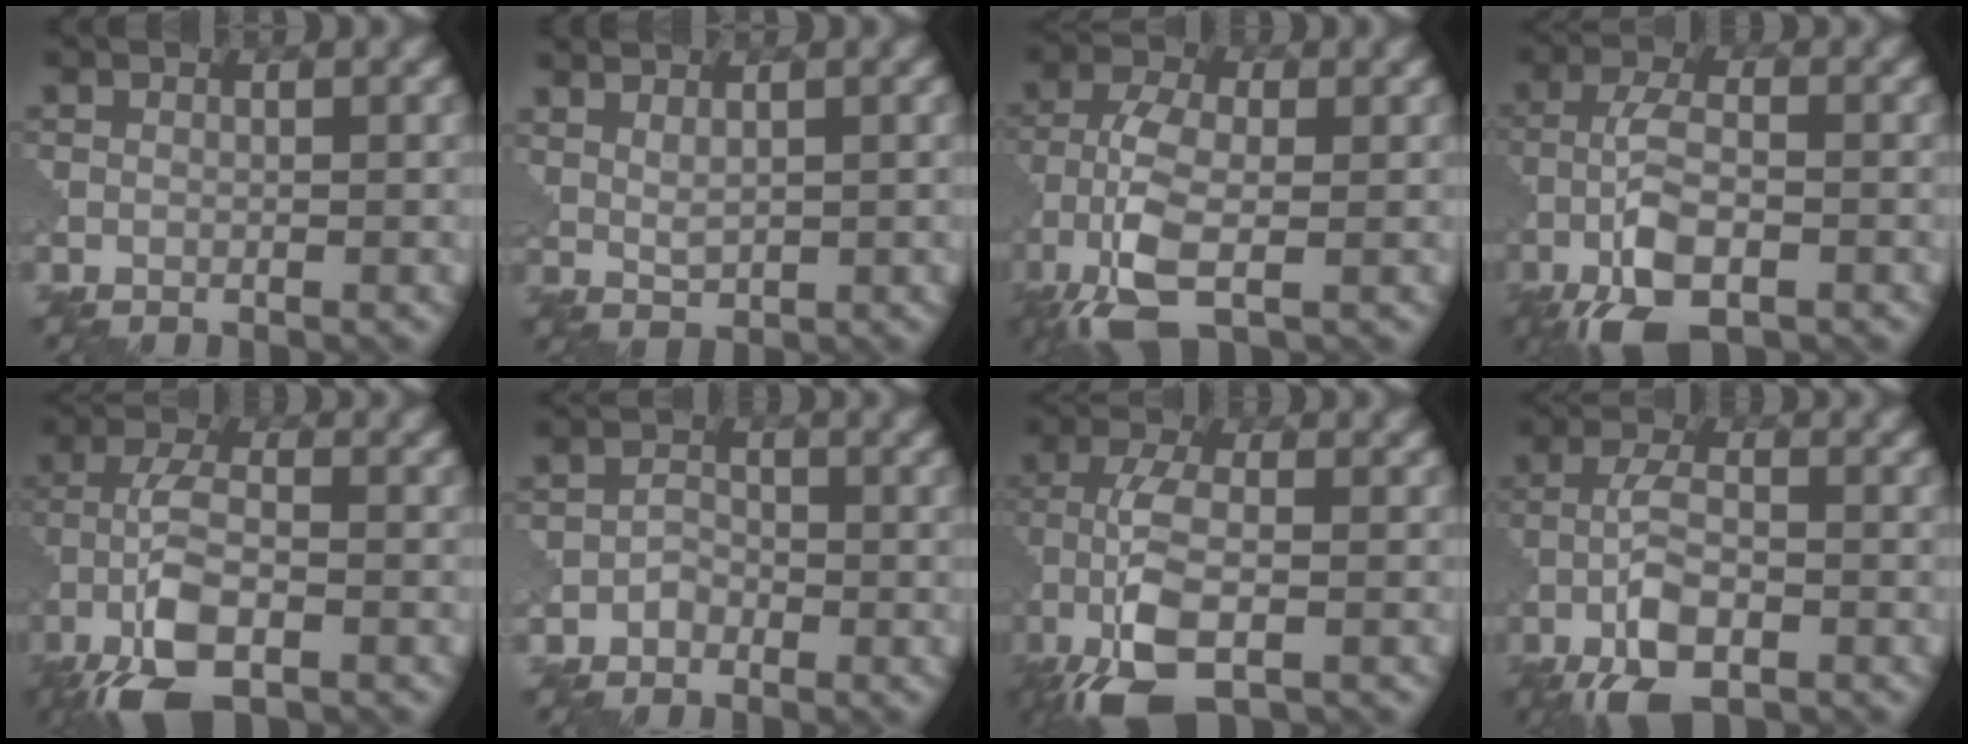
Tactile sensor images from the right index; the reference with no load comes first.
{"total": 1.9, "force": [1.3, 0.5, 1.2], "torque": [-0.030, -0.004, 0.032]}
{"total": 7.6, "force": [-3.5, 3.2, 5.9], "torque": [-0.138, -0.005, -0.076]}
{"total": 6.7, "force": [-3.4, 2.4, 5.3], "torque": [-0.110, 0.002, -0.072]}
{"total": 7.4, "force": [-4.2, 2.6, 5.5], "torque": [-0.115, 0.001, -0.088]}
{"total": 1.6, "force": [-0.9, 1.3, 0.4], "torque": [-0.002, 0.005, -0.019]}
{"total": 7.7, "force": [-4.1, 2.7, 5.9], "torque": [-0.129, -0.001, -0.085]}
{"total": 5.9, "force": [-2.9, 2.2, 4.7], "torque": [-0.096, -0.001, -0.064]}